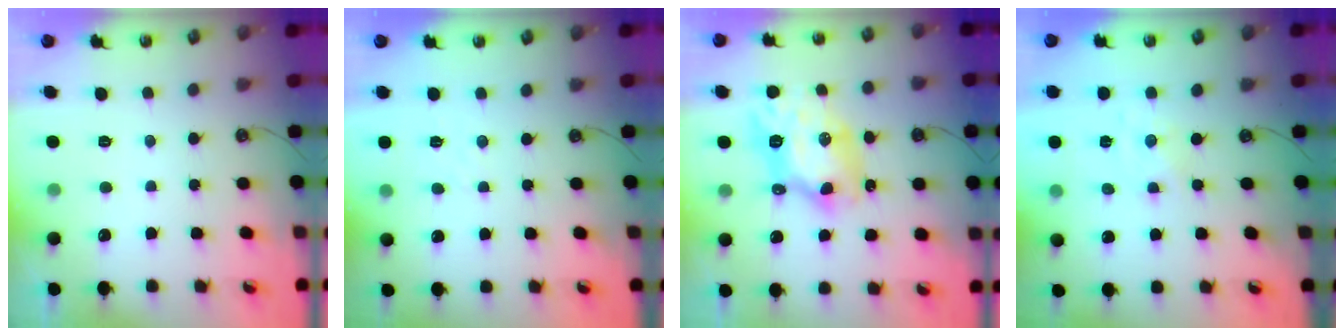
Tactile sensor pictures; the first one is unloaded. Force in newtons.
{"total": 2.1, "press": 2.1, "slide": 0.4}
{"total": 10.7, "press": 10.7, "slide": 0.5}
{"total": 0.6, "press": 0.6, "slide": 0.2}